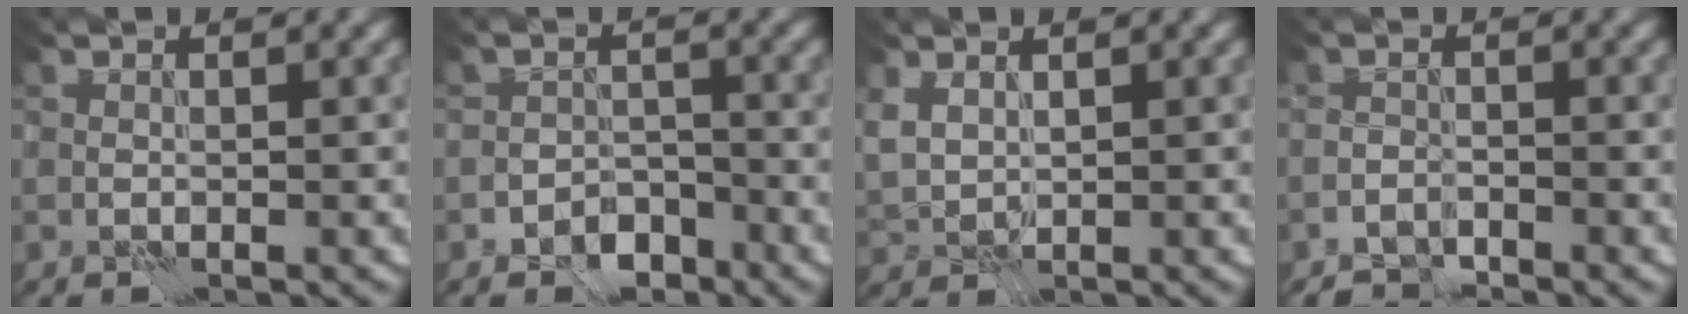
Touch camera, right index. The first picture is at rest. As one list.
[{"total": 2.7, "force": [-2.1, 1.4, 0.8], "torque": [-0.006, 0.003, -0.039]}, {"total": 1.6, "force": [1.3, 0.7, 0.5], "torque": [-0.023, -0.001, 0.034]}, {"total": 1.8, "force": [-1.8, 0.2, -0.1], "torque": [0.004, 0.004, -0.035]}]